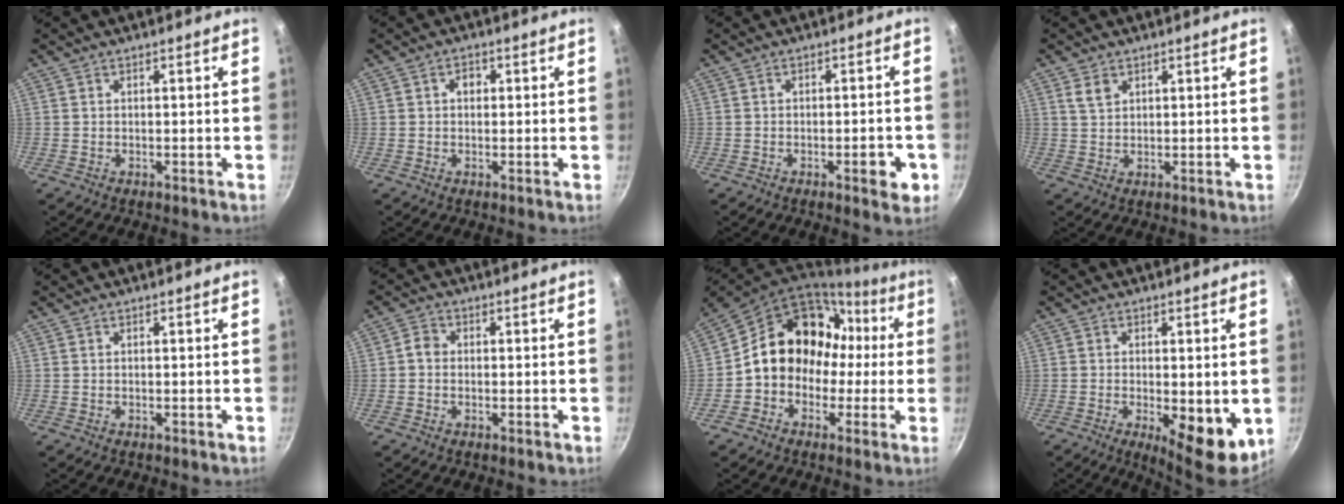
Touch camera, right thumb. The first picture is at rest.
{"total": 2.2, "force": [0.3, 1.7, 1.3], "torque": [-0.011, 0.005, 0.003]}
{"total": 5.2, "force": [-2.0, 2.0, 4.4], "torque": [-0.044, 0.010, -0.024]}
{"total": 3.0, "force": [1.5, 1.9, 1.6], "torque": [-0.023, -0.003, 0.032]}
{"total": 0.0}
{"total": 2.3, "force": [-0.2, 1.9, 1.2], "torque": [-0.020, 0.010, -0.009]}
{"total": 16.7, "force": [0.4, 13.8, 9.3], "torque": [-0.109, 0.064, -0.001]}
{"total": 10.1, "force": [-2.1, 3.6, 9.2], "torque": [-0.112, -0.009, -0.016]}